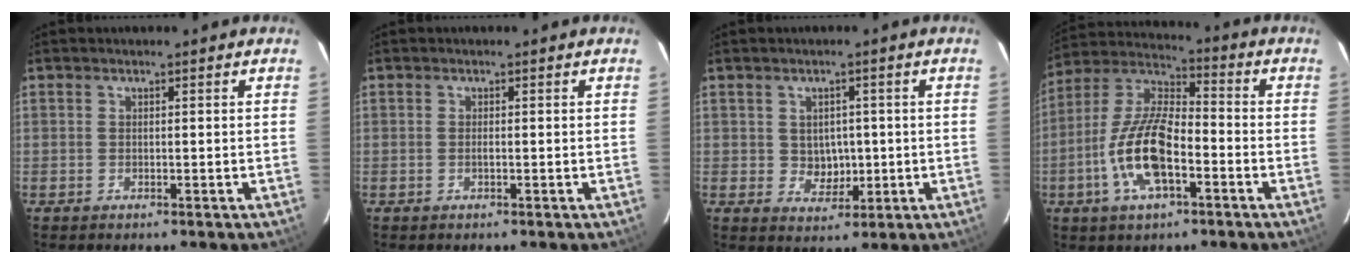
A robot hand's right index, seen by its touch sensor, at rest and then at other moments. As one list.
[{"total": 0.5, "force": [-0.2, 0.2, 0.5], "torque": [-0.009, -0.001, -0.002]}, {"total": 4.5, "force": [0.2, 4.1, 1.8], "torque": [-0.030, 0.004, 0.013]}, {"total": 14.8, "force": [-5.1, 5.9, 12.6], "torque": [-0.266, -0.001, -0.100]}]